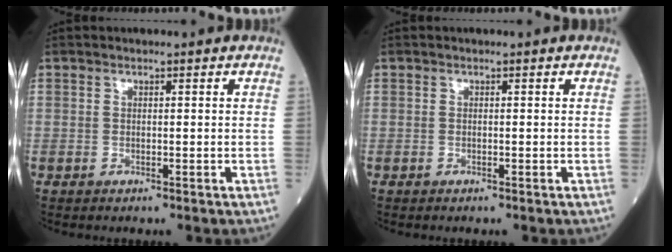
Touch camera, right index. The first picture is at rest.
{"total": 0.0}